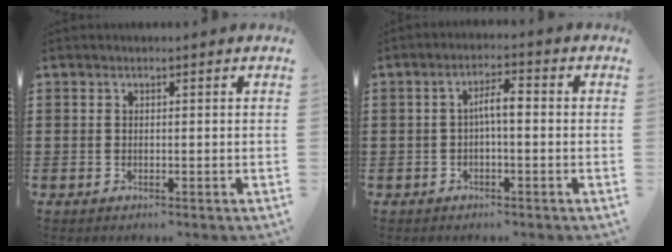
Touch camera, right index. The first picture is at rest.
{"total": 3.4, "force": [-0.3, 0.8, 3.3], "torque": [-0.062, 0.008, -0.009]}